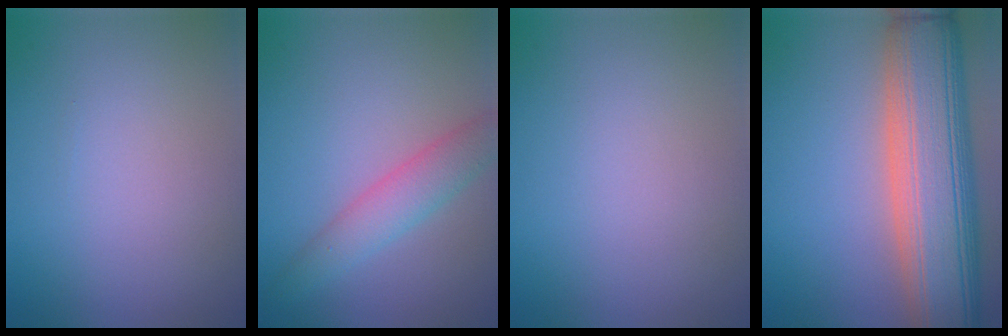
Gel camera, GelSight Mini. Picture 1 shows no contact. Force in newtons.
{"total": 3.4, "press": 3.4, "slide": 0.1}
{"total": 0.0}
{"total": 12.4, "press": 12.4, "slide": 0.8}